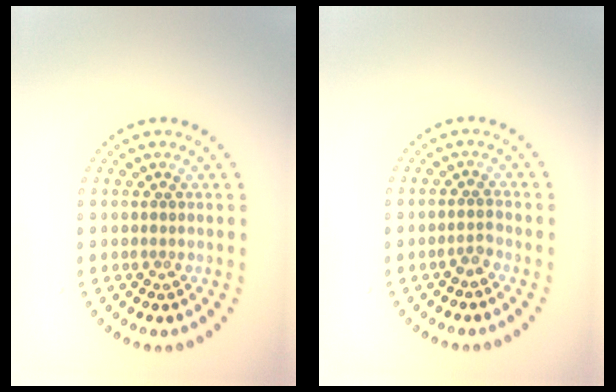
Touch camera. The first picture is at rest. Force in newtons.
{"total": 1.1, "press": 0.8, "slide": 0.8}